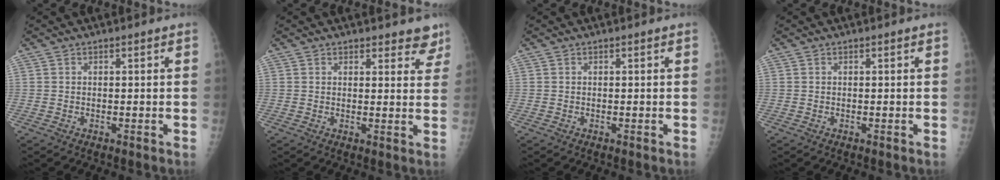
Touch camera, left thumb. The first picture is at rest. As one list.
[{"total": 4.8, "force": [4.1, 2.1, 1.2], "torque": [0.022, -0.024, 0.039]}, {"total": 0.0}, {"total": 0.0}]